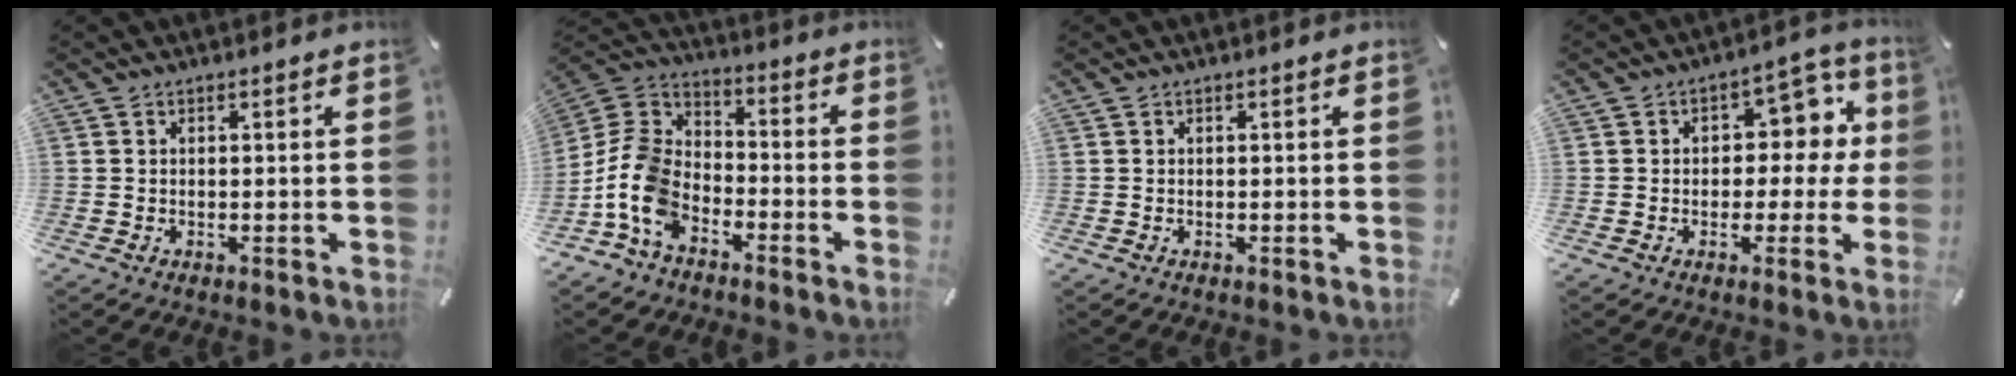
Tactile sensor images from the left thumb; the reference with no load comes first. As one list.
[{"total": 11.6, "force": [-6.7, 7.6, 5.5], "torque": [-0.139, 0.025, -0.132]}, {"total": 0.0}, {"total": 9.6, "force": [1.7, 7.1, 6.2], "torque": [-0.070, -0.008, 0.026]}]